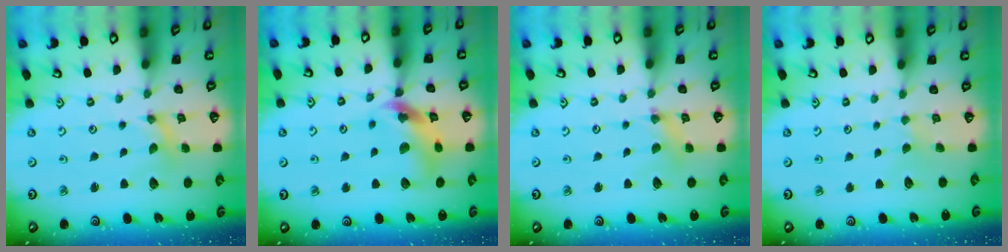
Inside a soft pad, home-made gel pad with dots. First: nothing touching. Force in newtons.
{"total": 13.2, "press": 13.0, "slide": 1.8}
{"total": 3.9, "press": 3.9, "slide": 0.4}
{"total": 2.0, "press": 1.9, "slide": 0.3}